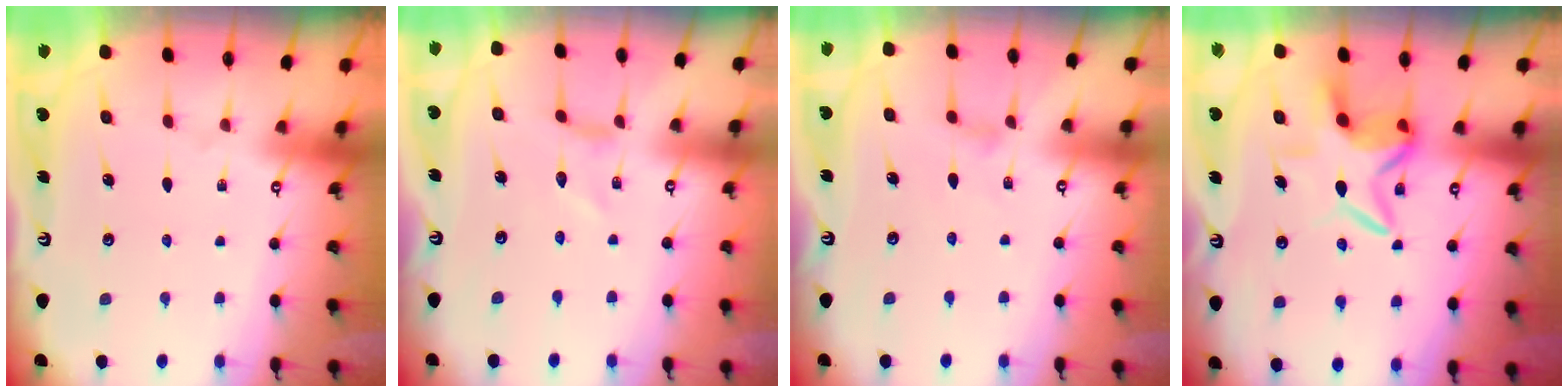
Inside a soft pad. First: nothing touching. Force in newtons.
{"total": 0.0}
{"total": 1.1, "press": 1.1, "slide": 0.4}
{"total": 7.9, "press": 7.7, "slide": 1.9}